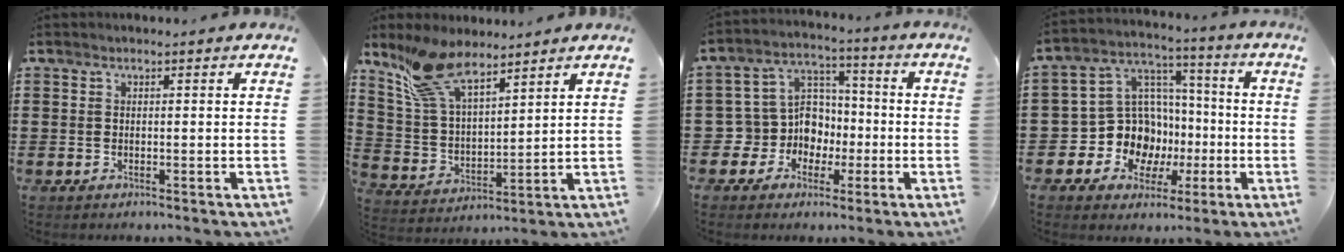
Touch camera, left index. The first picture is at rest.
{"total": 11.2, "force": [8.6, 3.6, 6.2], "torque": [-0.154, -0.019, 0.161]}
{"total": 8.4, "force": [-1.4, 8.1, 2.1], "torque": [-0.089, -0.002, -0.026]}
{"total": 12.0, "force": [-3.1, 10.9, 4.0], "torque": [-0.126, 0.007, -0.045]}